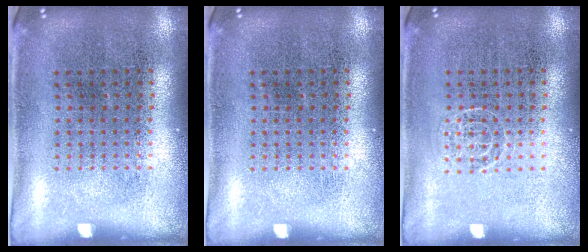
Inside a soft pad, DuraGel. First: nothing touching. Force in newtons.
{"total": 0.0}
{"total": 0.9, "press": 0.9, "slide": 0.2}